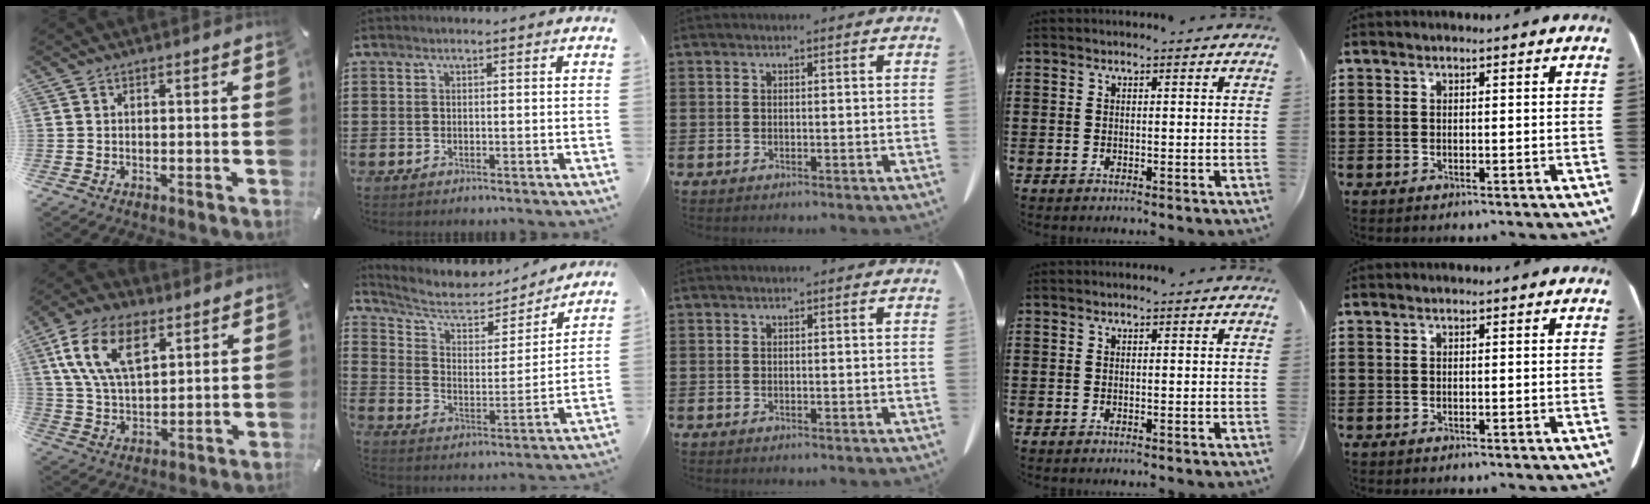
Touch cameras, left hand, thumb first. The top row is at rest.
{"thumb": {"total": 14.6, "force": [6.9, 8.3, 9.8], "torque": [-0.218, -0.005, 0.127]}, "index": {"total": 6.8, "force": [5.6, 2.4, 2.9], "torque": [-0.086, -0.033, 0.094]}}